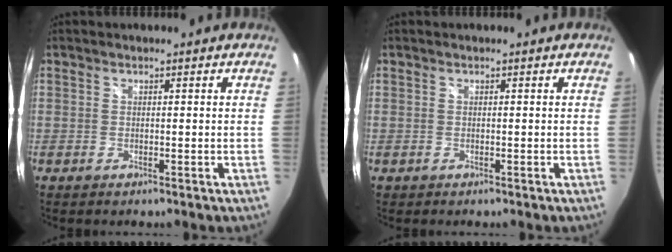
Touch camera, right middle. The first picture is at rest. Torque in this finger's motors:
{"motor_torque": [-0.32, 0.05, -0.02, 0.01]}